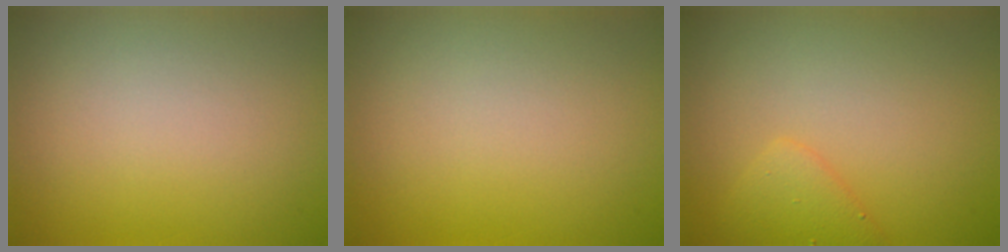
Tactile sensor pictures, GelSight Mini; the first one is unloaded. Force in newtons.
{"total": 0.0}
{"total": 2.0, "press": 2.0, "slide": 0.0}